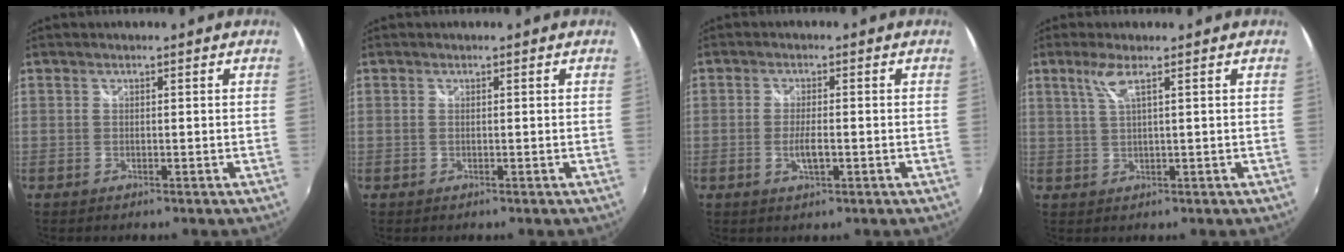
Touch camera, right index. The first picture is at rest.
{"total": 0.0}
{"total": 3.4, "force": [-1.0, 0.9, 3.2], "torque": [-0.063, -0.006, -0.018]}
{"total": 3.3, "force": [1.6, -0.3, 2.8], "torque": [-0.059, -0.001, 0.036]}